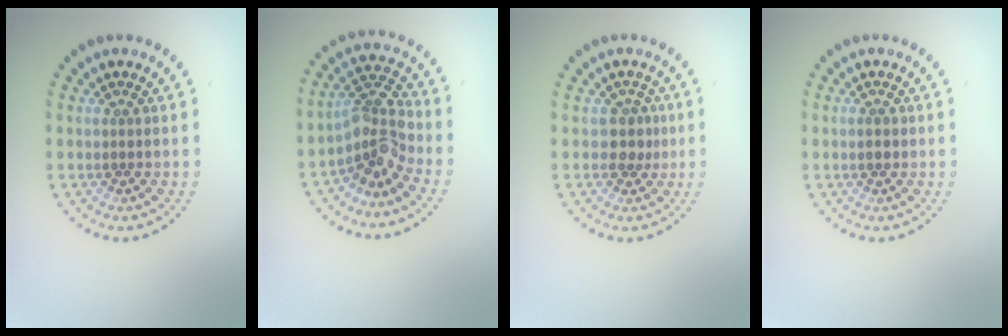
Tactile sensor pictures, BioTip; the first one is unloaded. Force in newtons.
{"total": 3.6, "press": 3.0, "slide": 2.0}
{"total": 1.8, "press": 1.6, "slide": 1.0}
{"total": 1.2, "press": 1.2, "slide": 0.0}